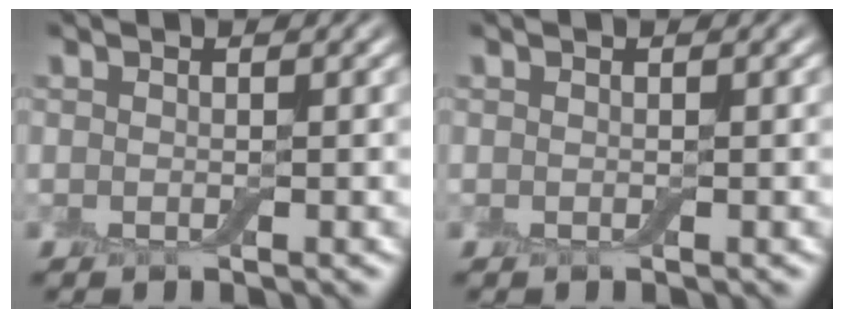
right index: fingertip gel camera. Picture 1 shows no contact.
{"total": 0.0}